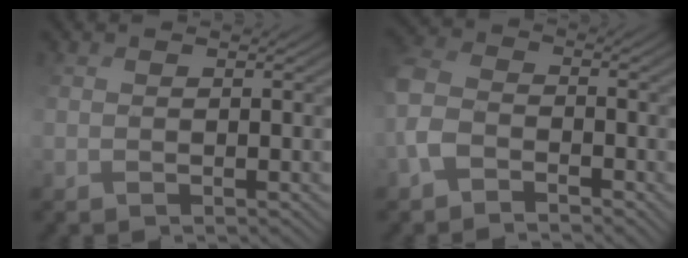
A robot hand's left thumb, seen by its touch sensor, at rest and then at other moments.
{"total": 3.3, "force": [-2.1, 2.0, 1.7], "torque": [-0.049, 0.010, -0.057]}